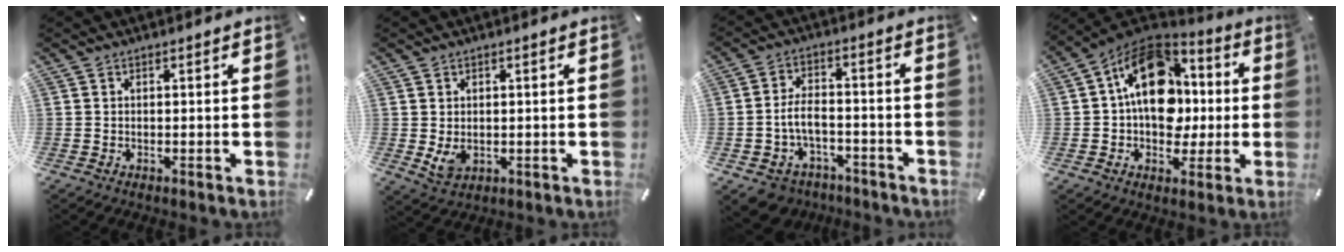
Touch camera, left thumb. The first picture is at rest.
{"total": 3.7, "force": [0.3, 2.9, 2.3], "torque": [-0.038, -0.008, 0.004]}
{"total": 7.6, "force": [-3.1, 5.5, 4.2], "torque": [-0.091, 0.022, -0.056]}
{"total": 19.5, "force": [1.8, 14.1, 13.3], "torque": [-0.206, 0.003, 0.034]}